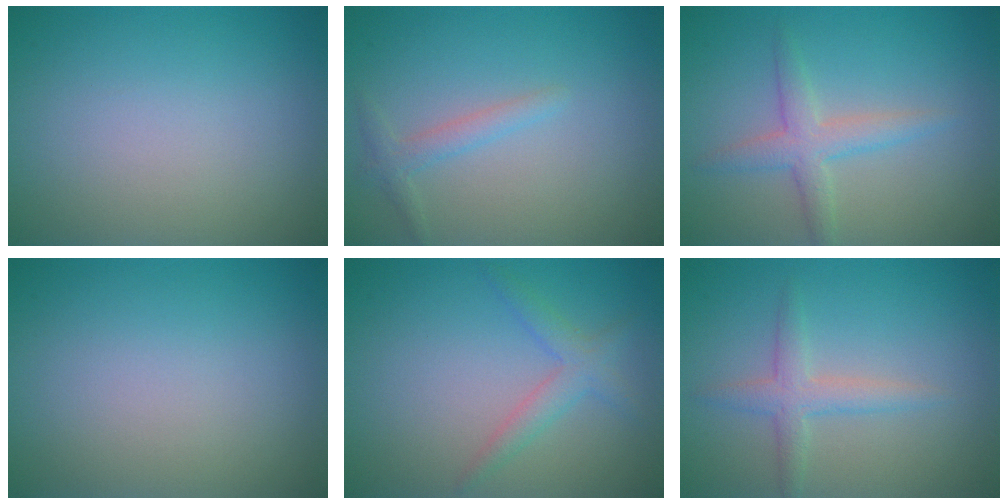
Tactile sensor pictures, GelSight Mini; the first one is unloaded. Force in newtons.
{"total": 1.5, "press": 1.5, "slide": 0.1}
{"total": 2.8, "press": 2.8, "slide": 0.1}
{"total": 0.0}
{"total": 2.2, "press": 2.2, "slide": 0.1}
{"total": 2.4, "press": 2.4, "slide": 0.0}